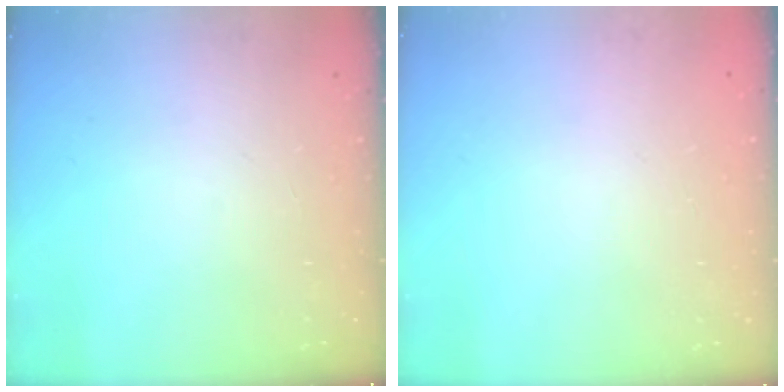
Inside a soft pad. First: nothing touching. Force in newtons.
{"total": 0.0}